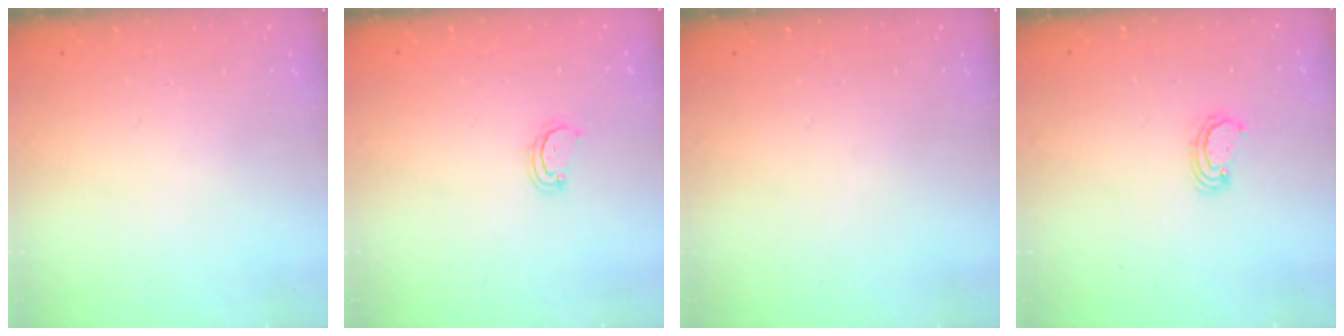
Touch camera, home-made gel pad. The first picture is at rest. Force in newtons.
{"total": 3.1, "press": 3.1, "slide": 0.2}
{"total": 0.0}
{"total": 3.2, "press": 3.1, "slide": 0.3}